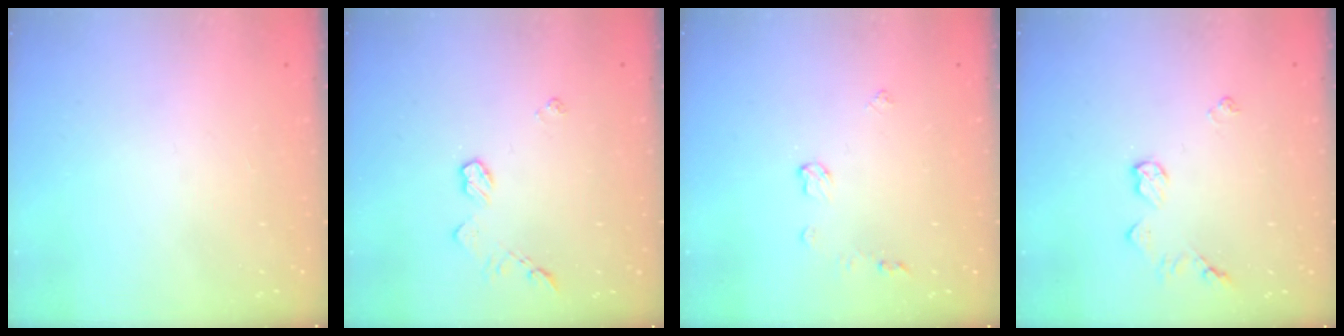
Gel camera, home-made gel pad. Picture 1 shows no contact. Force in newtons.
{"total": 5.6, "press": 5.6, "slide": 0.4}
{"total": 4.5, "press": 4.4, "slide": 0.6}
{"total": 6.3, "press": 6.3, "slide": 0.5}